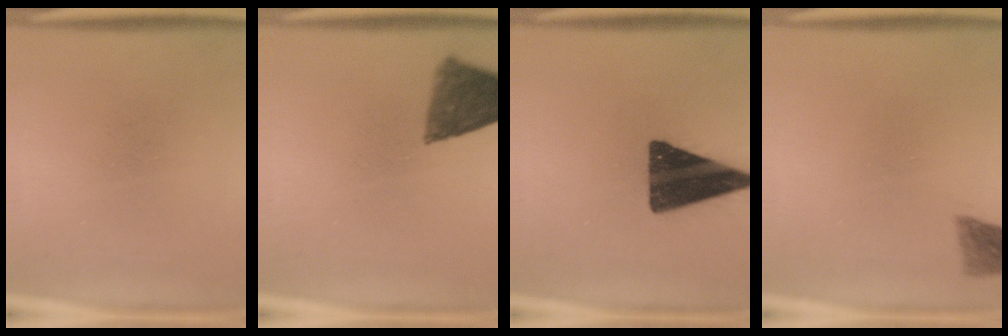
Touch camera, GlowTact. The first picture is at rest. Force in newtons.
{"total": 9.4}
{"total": 16.5}
{"total": 2.8}